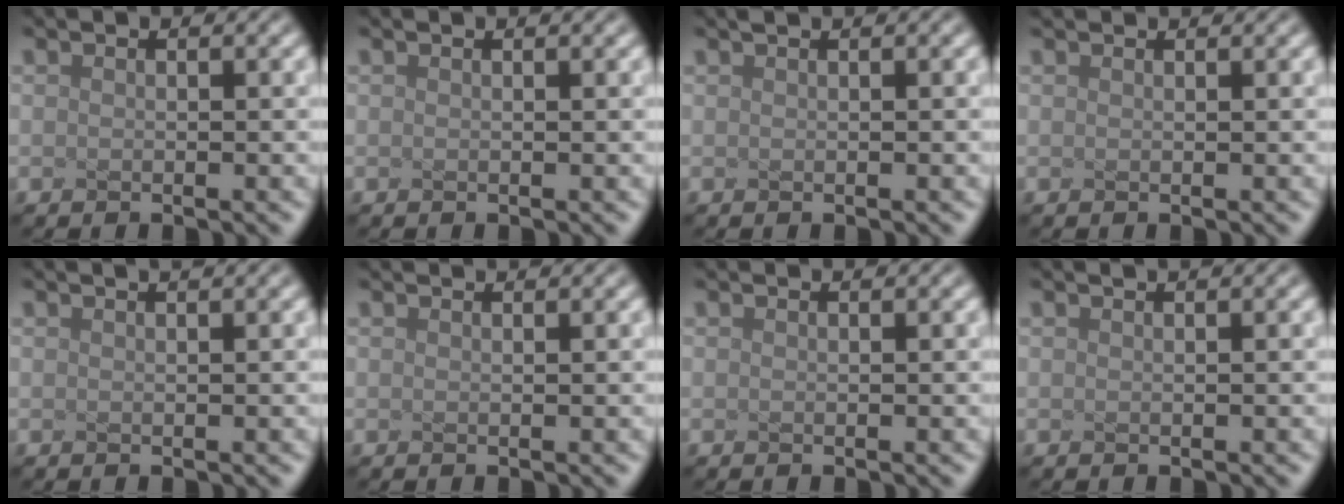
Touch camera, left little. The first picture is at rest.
{"total": 0.5, "force": [0.4, 0.2, 0.3], "torque": [-0.001, 0.002, 0.002]}
{"total": 0.8, "force": [0.6, 0.2, 0.5], "torque": [-0.005, 0.000, 0.004]}
{"total": 1.2, "force": [1.1, 0.2, 0.3], "torque": [-0.006, 0.002, 0.006]}
{"total": 2.0, "force": [1.3, 0.8, 1.2], "torque": [0.004, 0.009, -0.009]}
{"total": 1.5, "force": [1.4, 0.3, 0.5], "torque": [-0.004, 0.005, 0.005]}
{"total": 0.7, "force": [0.7, 0.2, 0.2], "torque": [-0.001, -0.002, 0.002]}
{"total": 1.4, "force": [1.0, 0.5, 0.8], "torque": [0.000, 0.005, -0.006]}